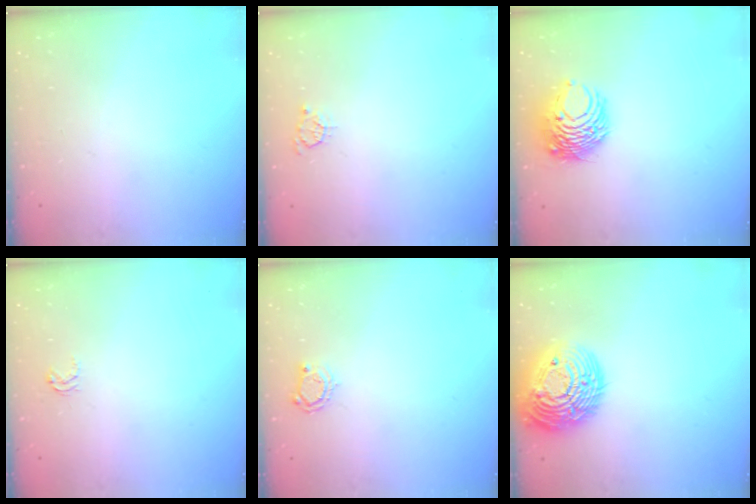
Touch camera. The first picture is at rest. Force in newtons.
{"total": 3.9, "press": 3.9, "slide": 0.5}
{"total": 8.4, "press": 8.4, "slide": 0.3}
{"total": 2.6, "press": 2.6, "slide": 0.4}
{"total": 4.7, "press": 4.6, "slide": 0.5}
{"total": 21.9, "press": 21.8, "slide": 1.9}